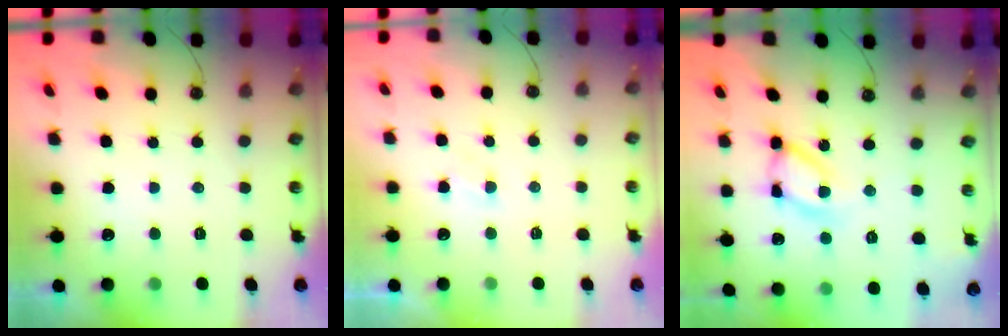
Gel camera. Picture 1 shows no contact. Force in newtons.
{"total": 1.4, "press": 1.4, "slide": 0.3}
{"total": 13.5, "press": 13.5, "slide": 1.1}